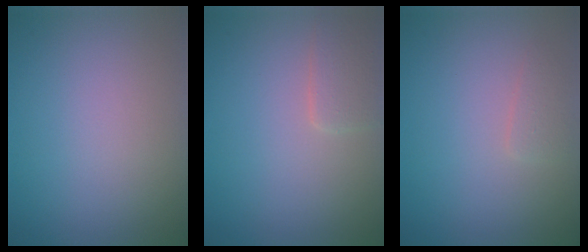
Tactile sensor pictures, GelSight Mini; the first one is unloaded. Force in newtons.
{"total": 2.1, "press": 2.1, "slide": 0.1}
{"total": 1.0, "press": 1.0, "slide": 0.1}